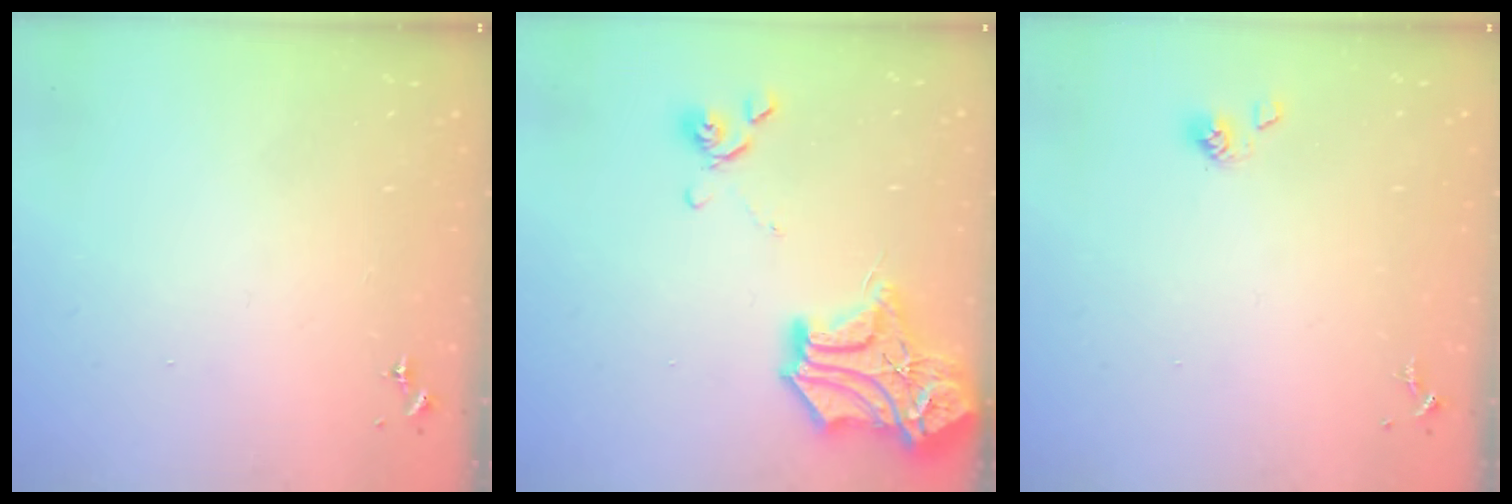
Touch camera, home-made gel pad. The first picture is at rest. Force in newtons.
{"total": 19.5, "press": 19.4, "slide": 2.1}
{"total": 4.4, "press": 3.7, "slide": 2.4}